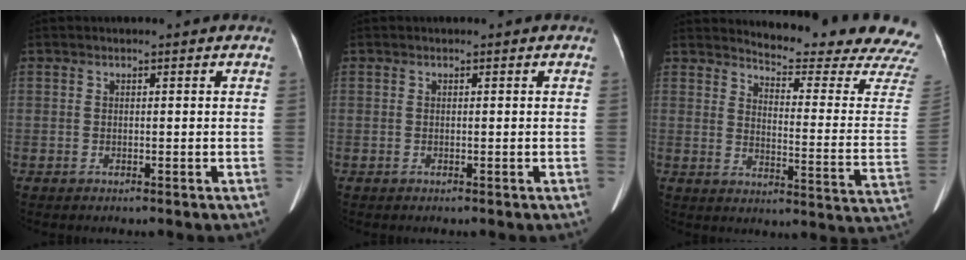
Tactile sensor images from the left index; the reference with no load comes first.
{"total": 0.0}
{"total": 19.9, "force": [19.3, -0.6, 4.9], "torque": [-0.074, -0.144, 0.218]}